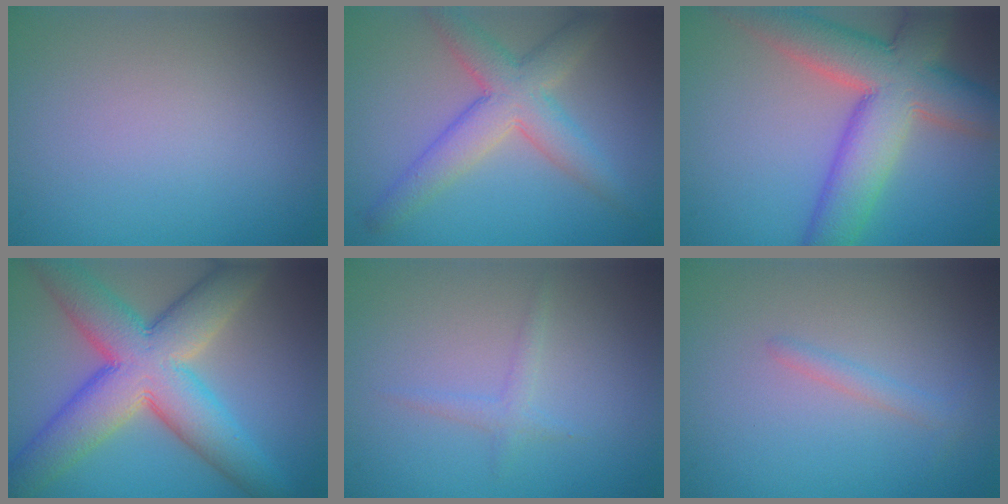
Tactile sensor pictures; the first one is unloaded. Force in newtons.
{"total": 5.4, "press": 5.4, "slide": 0.3}
{"total": 10.2, "press": 10.1, "slide": 0.8}
{"total": 11.2, "press": 11.2, "slide": 0.6}
{"total": 1.1, "press": 1.1, "slide": 0.1}
{"total": 1.1, "press": 1.1, "slide": 0.1}